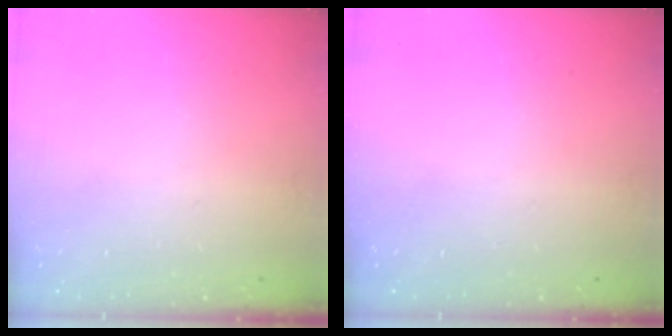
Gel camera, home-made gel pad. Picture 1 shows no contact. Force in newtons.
{"total": 0.0}